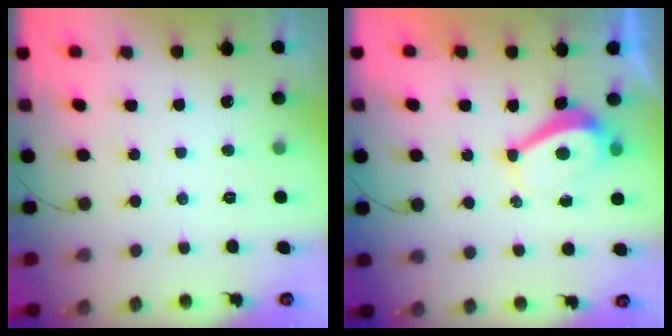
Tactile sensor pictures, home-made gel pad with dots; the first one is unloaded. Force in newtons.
{"total": 4.2, "press": 4.2, "slide": 0.6}